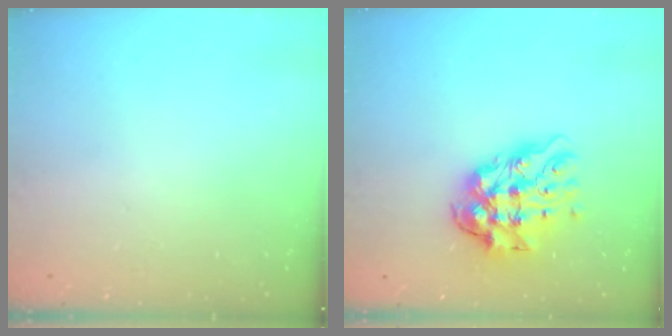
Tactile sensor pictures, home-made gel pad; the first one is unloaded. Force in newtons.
{"total": 13.1, "press": 13.0, "slide": 1.5}